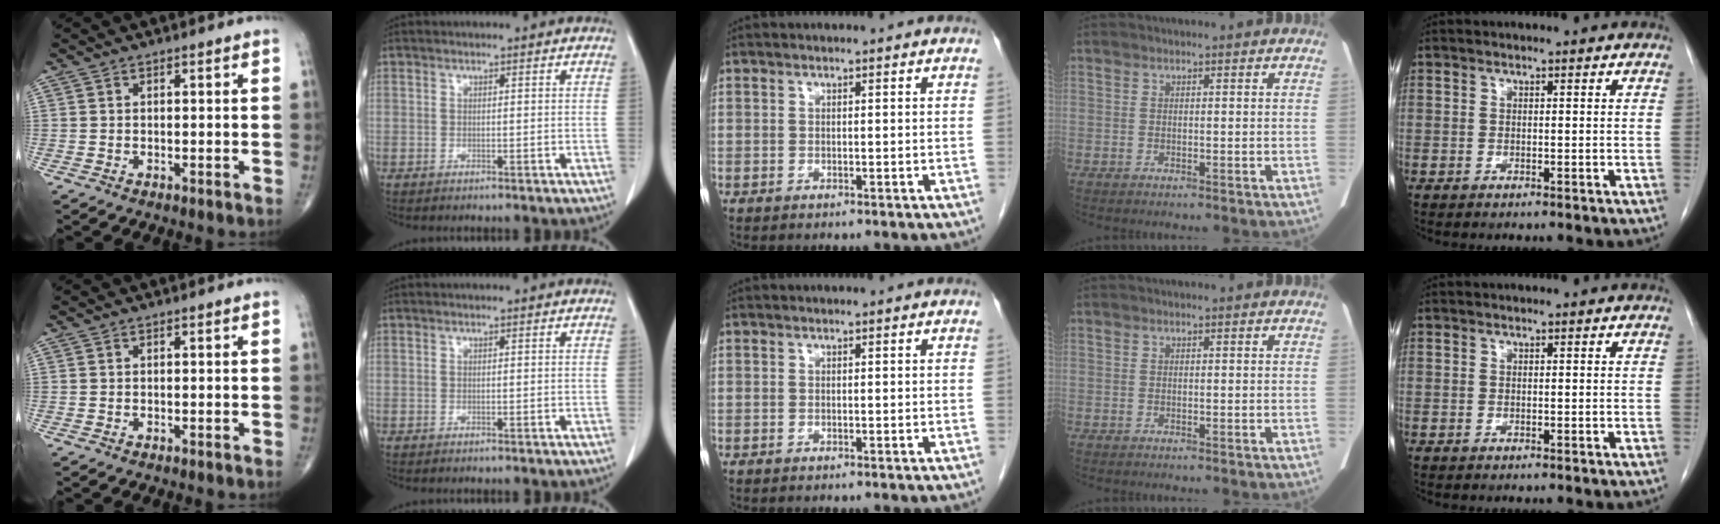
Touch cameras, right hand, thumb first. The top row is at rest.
{}